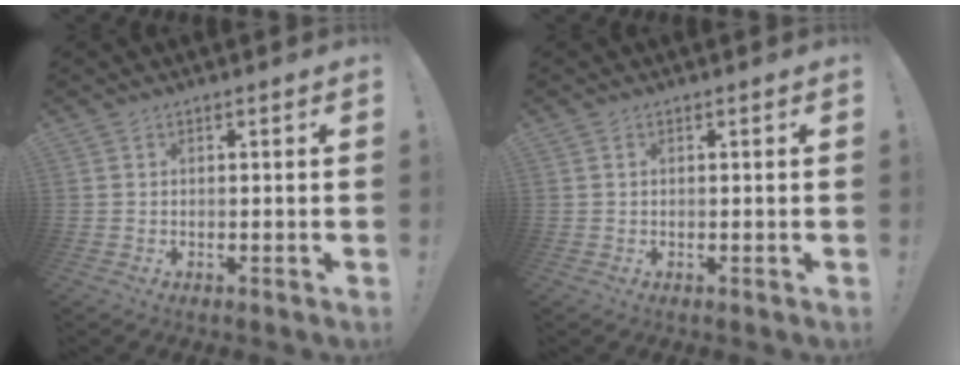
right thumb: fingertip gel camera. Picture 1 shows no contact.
{"total": 0.0}